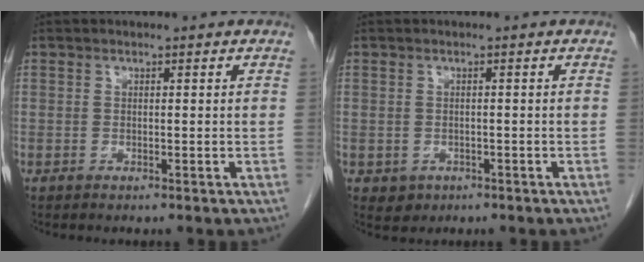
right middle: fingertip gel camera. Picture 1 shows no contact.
{"total": 2.0, "force": [-0.8, 1.8, 0.5], "torque": [-0.005, 0.005, -0.001]}